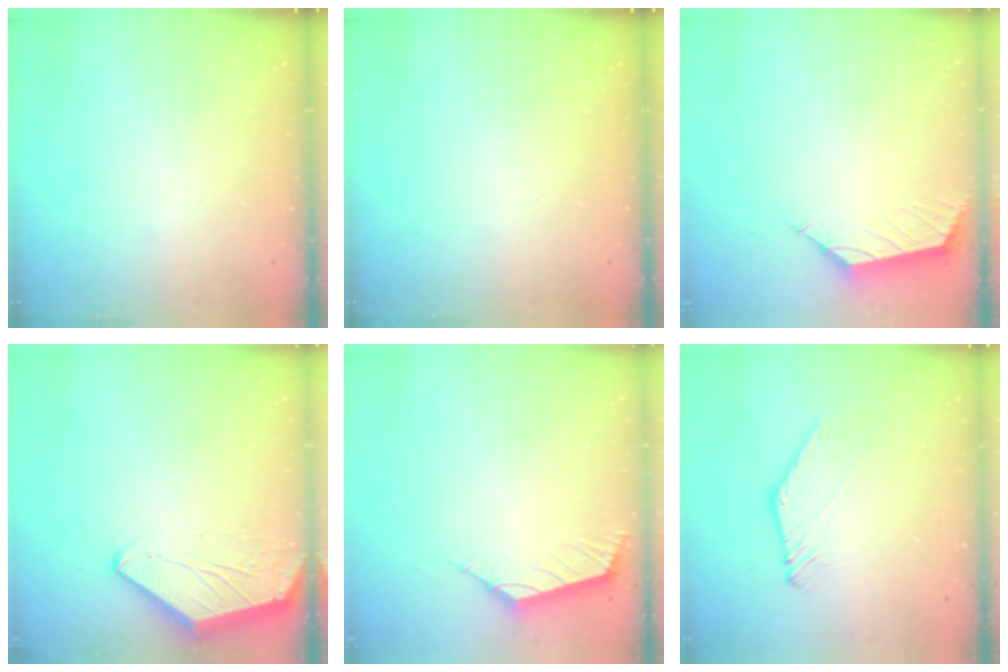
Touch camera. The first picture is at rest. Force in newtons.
{"total": 0.0}
{"total": 2.6, "press": 2.5, "slide": 0.7}
{"total": 0.0}
{"total": 2.9, "press": 2.8, "slide": 0.7}
{"total": 2.2, "press": 2.2, "slide": 0.1}